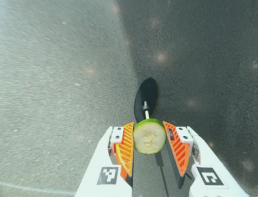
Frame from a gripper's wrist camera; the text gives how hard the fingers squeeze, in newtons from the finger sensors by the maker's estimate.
{"total": 10.9, "left": 11.6, "right": 10.3}